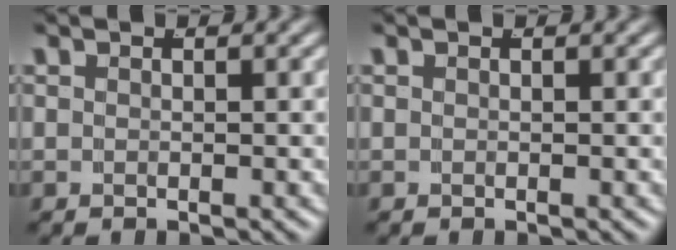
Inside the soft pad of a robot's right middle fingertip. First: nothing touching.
{"total": 0.0}